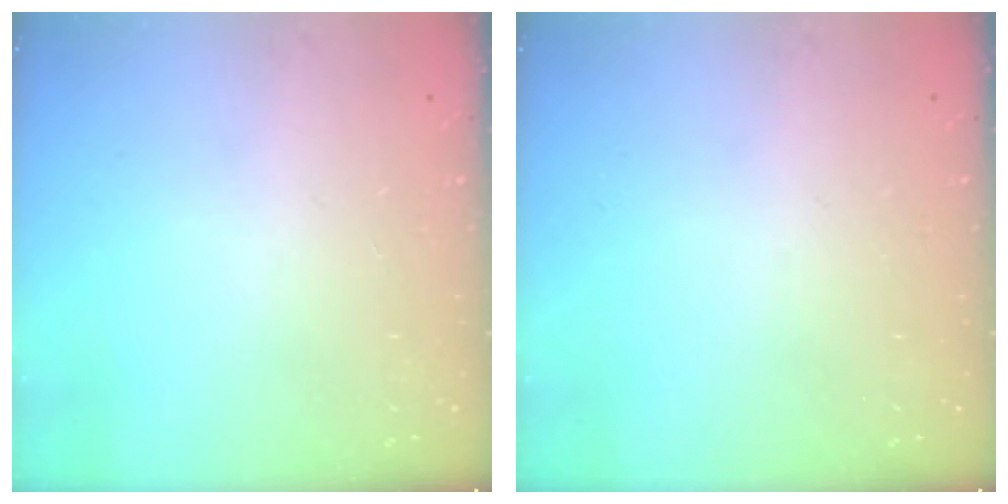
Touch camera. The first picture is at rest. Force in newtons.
{"total": 0.0}